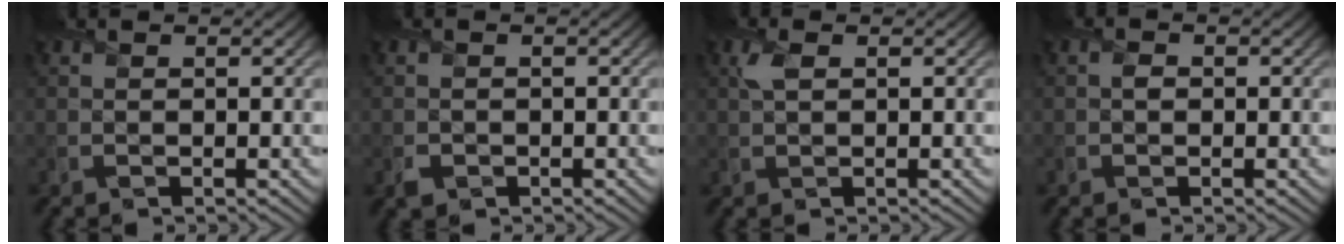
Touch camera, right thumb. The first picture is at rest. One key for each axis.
{"total": 1.4, "fx": -0.7, "fy": 1.2, "fz": 0.4, "tx": -0.006, "ty": -0.007, "tz": -0.015}
{"total": 1.5, "fx": 0.6, "fy": 0.6, "fz": 1.2, "tx": -0.033, "ty": 0.004, "tz": 0.009}
{"total": 0.8, "fx": -0.1, "fy": 0.7, "fz": 0.3, "tx": -0.005, "ty": -0.002, "tz": -0.006}